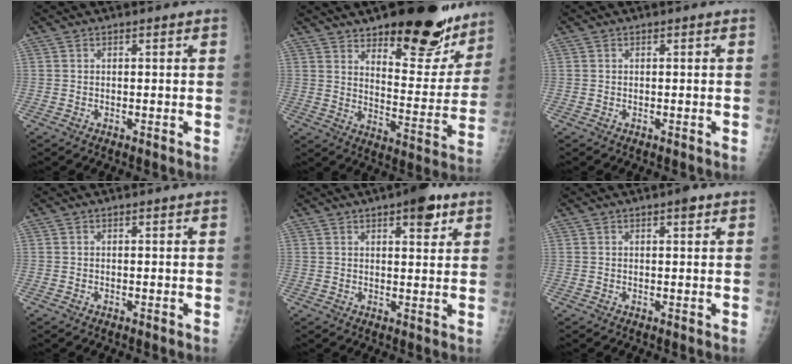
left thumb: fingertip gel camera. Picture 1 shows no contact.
{"total": 22.3, "force": [16.1, 8.6, 12.9], "torque": [-0.121, -0.103, 0.223]}
{"total": 0.0}
{"total": 0.0}
{"total": 6.7, "force": [3.8, 2.5, 4.9], "torque": [-0.047, -0.014, 0.045]}
{"total": 1.8, "force": [1.1, 0.6, 1.3], "torque": [-0.016, -0.003, 0.013]}